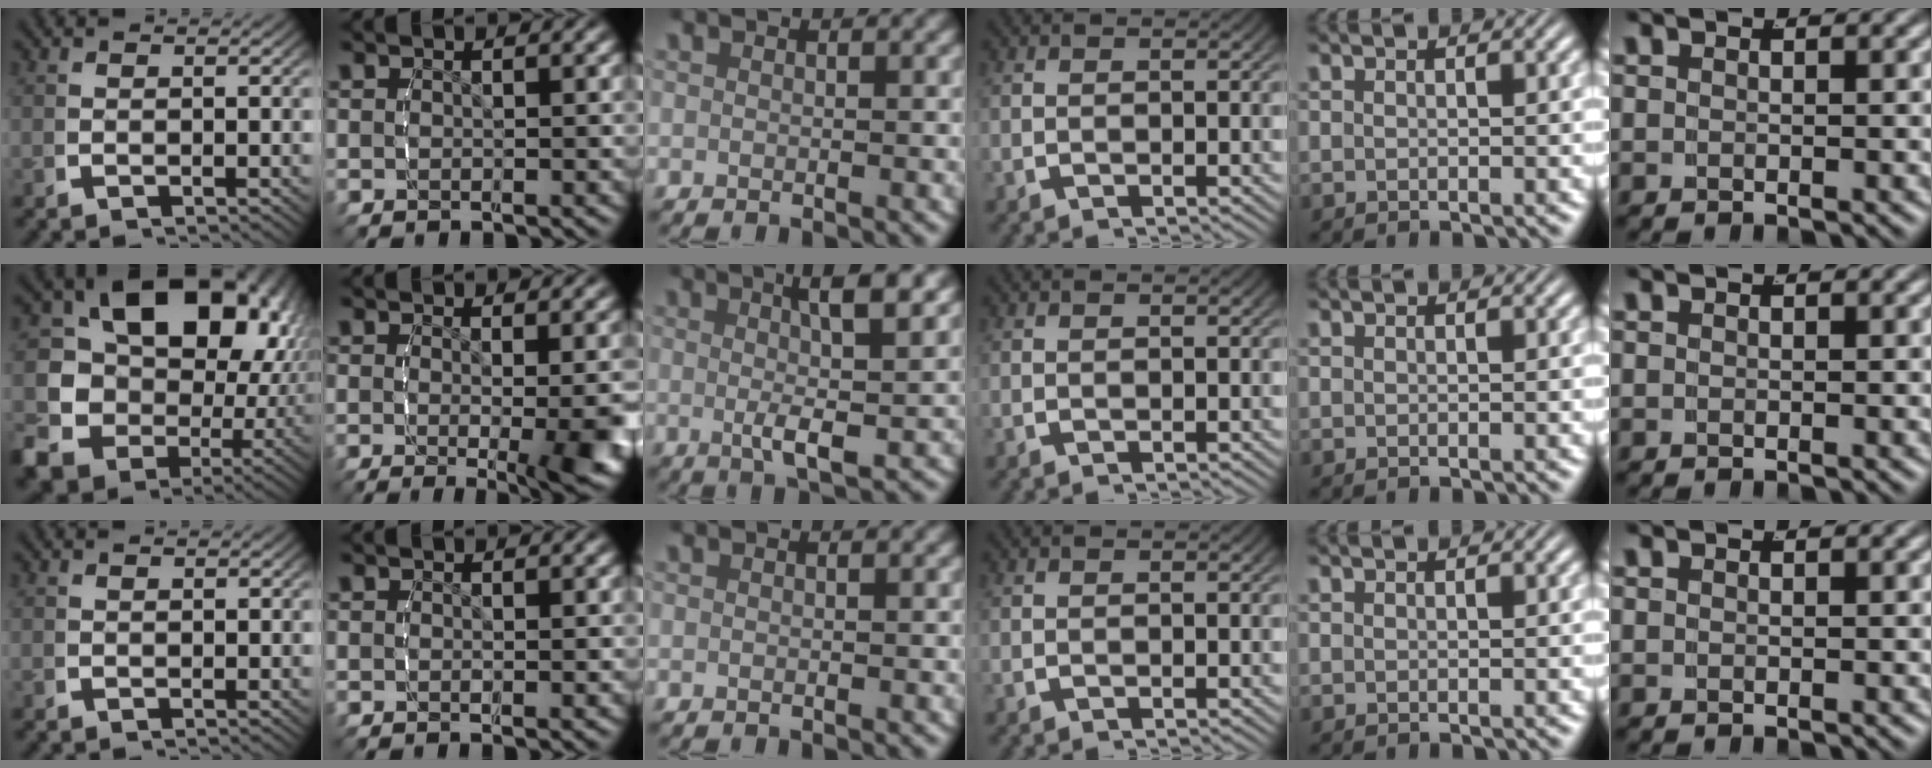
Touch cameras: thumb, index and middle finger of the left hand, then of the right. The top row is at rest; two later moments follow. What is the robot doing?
{"motion": "lift_and_place", "object": "lipstick"}